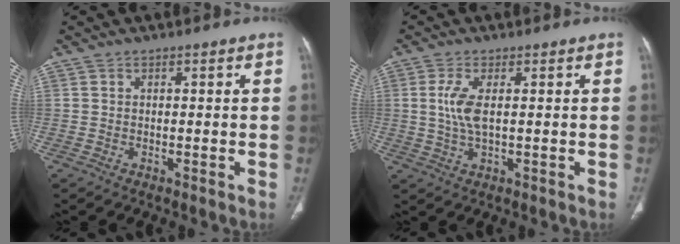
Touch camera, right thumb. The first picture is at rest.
{"total": 5.6, "force": [0.7, 2.0, 5.2], "torque": [-0.130, -0.002, 0.015]}